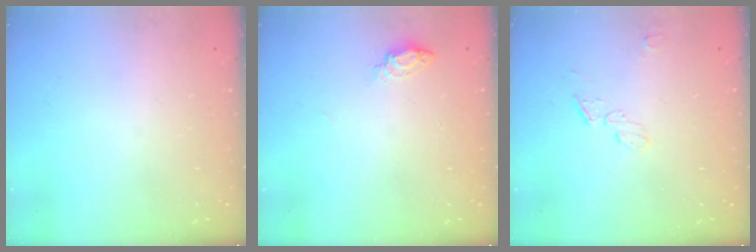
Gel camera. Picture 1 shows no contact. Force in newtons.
{"total": 5.7, "press": 5.5, "slide": 1.4}
{"total": 4.6, "press": 4.6, "slide": 0.6}